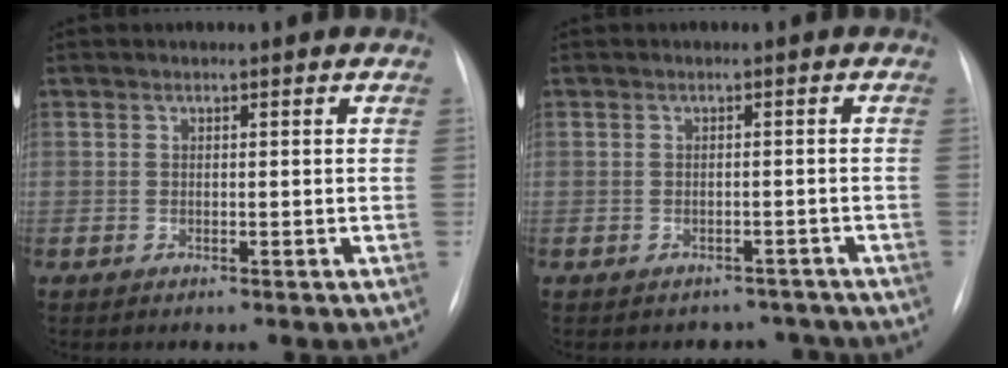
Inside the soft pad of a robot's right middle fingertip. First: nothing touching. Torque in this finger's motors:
{"motor_torque": [-0.13, -0.22, -0.02, 0.00]}